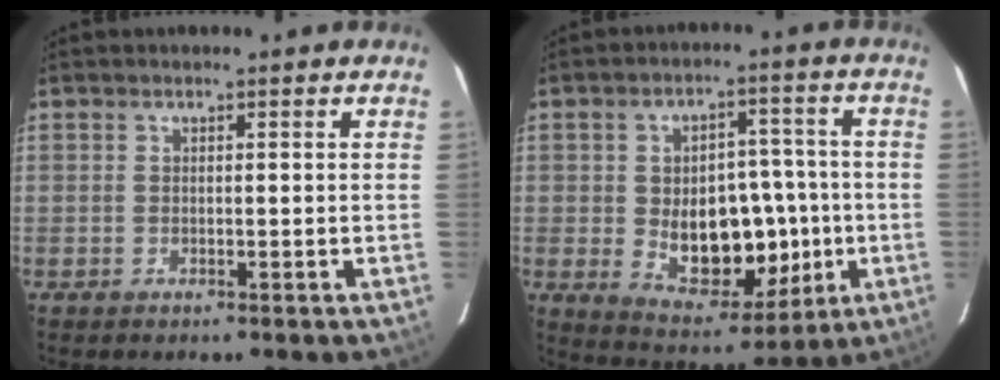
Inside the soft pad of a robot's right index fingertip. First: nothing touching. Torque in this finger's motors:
{"motor_torque": [0.55, 0.06, 0.61, 0.09]}